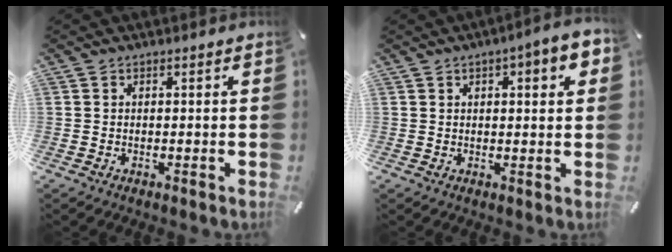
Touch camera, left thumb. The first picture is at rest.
{"total": 5.6, "force": [1.9, 2.2, 4.8], "torque": [-0.068, 0.001, 0.029]}